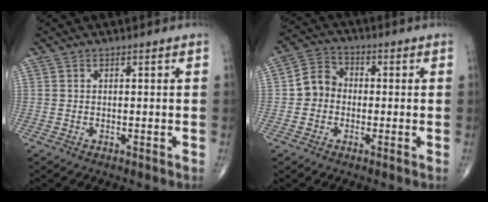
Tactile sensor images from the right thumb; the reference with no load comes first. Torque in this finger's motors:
{"motor_torque": [0.03, 0.03, 0.21, -0.13, 0.02]}